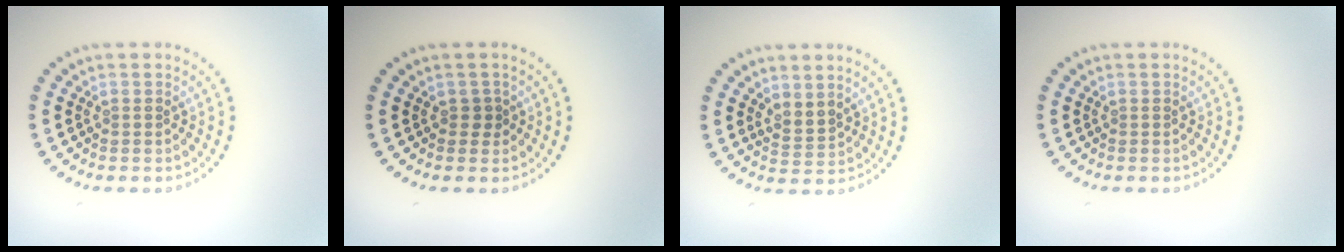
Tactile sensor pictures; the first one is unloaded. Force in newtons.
{"total": 0.9, "press": 0.7, "slide": 0.6}
{"total": 1.7, "press": 1.4, "slide": 1.1}
{"total": 0.0}